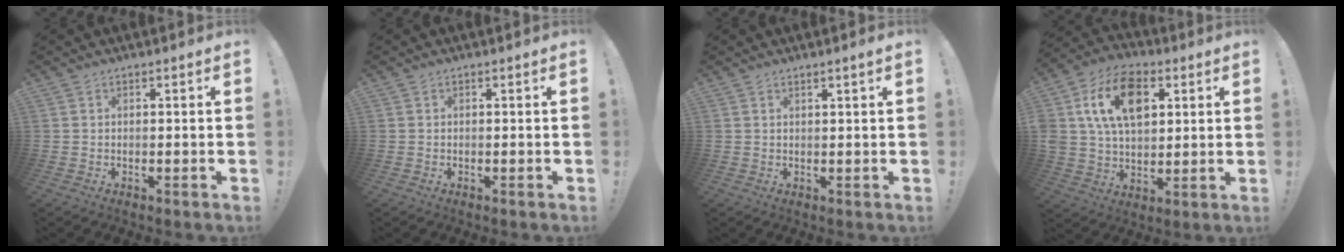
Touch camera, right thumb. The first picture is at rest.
{"total": 0.0}
{"total": 1.5, "force": [0.9, -0.2, 1.2], "torque": [-0.020, -0.002, 0.014]}
{"total": 17.7, "force": [6.2, 11.9, 11.5], "torque": [-0.194, -0.006, 0.116]}